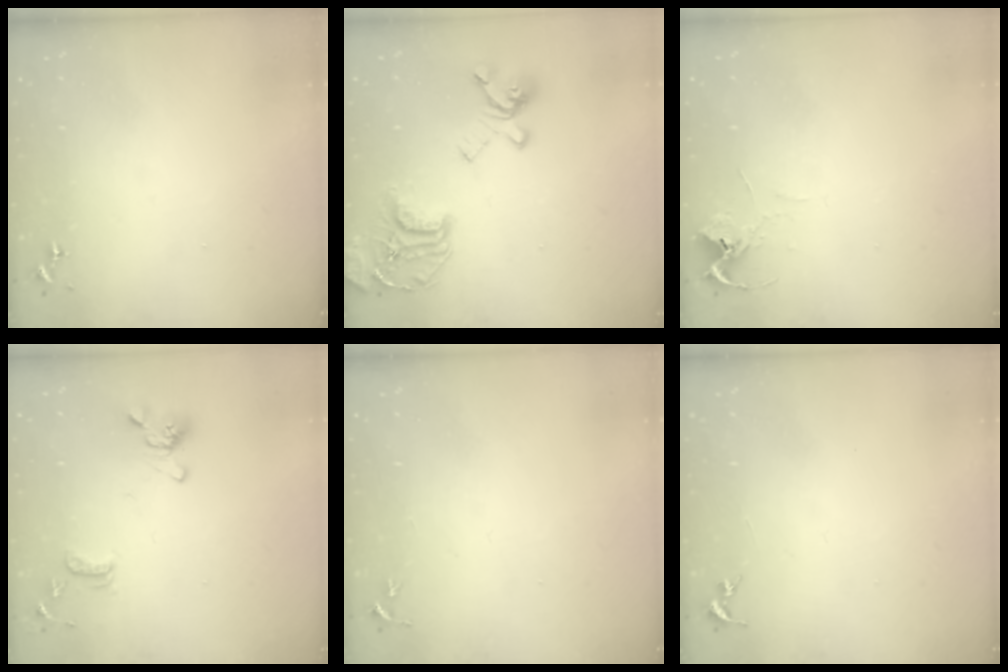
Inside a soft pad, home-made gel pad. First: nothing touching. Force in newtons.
{"total": 19.3, "press": 19.2, "slide": 1.9}
{"total": 5.9, "press": 5.9, "slide": 0.4}
{"total": 12.0, "press": 11.9, "slide": 1.8}
{"total": 2.6, "press": 2.5, "slide": 0.3}
{"total": 0.0}